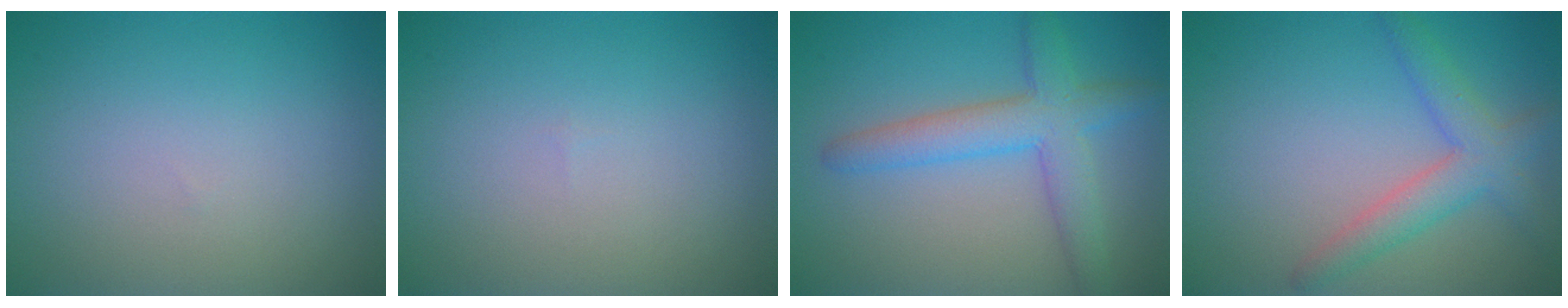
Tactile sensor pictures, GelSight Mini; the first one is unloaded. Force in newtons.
{"total": 0.0}
{"total": 4.8, "press": 4.8, "slide": 0.3}
{"total": 3.7, "press": 3.7, "slide": 0.3}